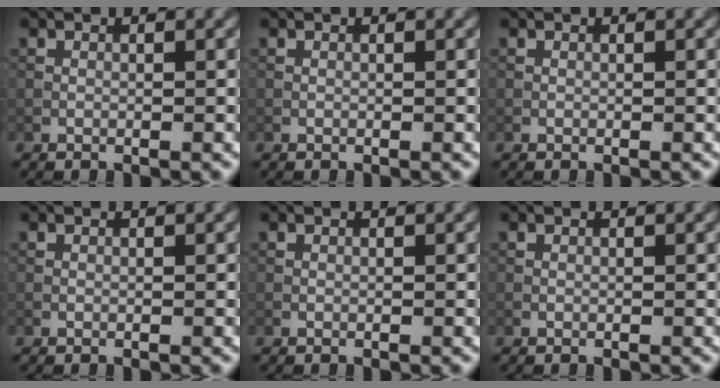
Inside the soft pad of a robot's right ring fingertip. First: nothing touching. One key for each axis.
{"total": 0.0}
{"total": 0.0}
{"total": 0.0}
{"total": 0.0}
{"total": 0.0}